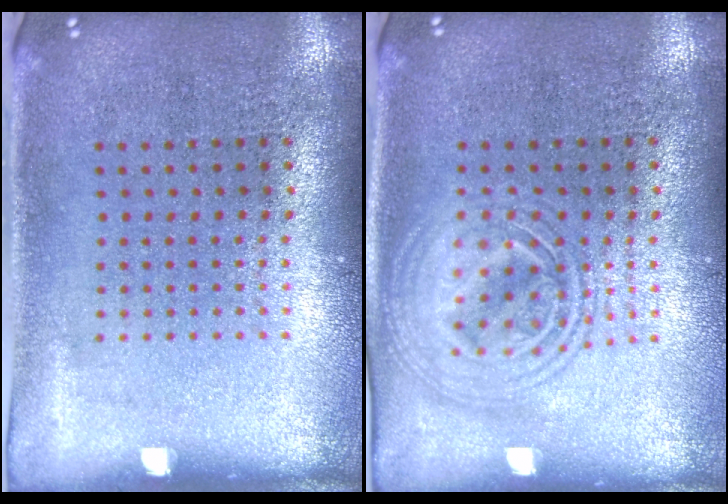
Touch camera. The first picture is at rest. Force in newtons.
{"total": 2.8, "press": 2.8, "slide": 0.3}